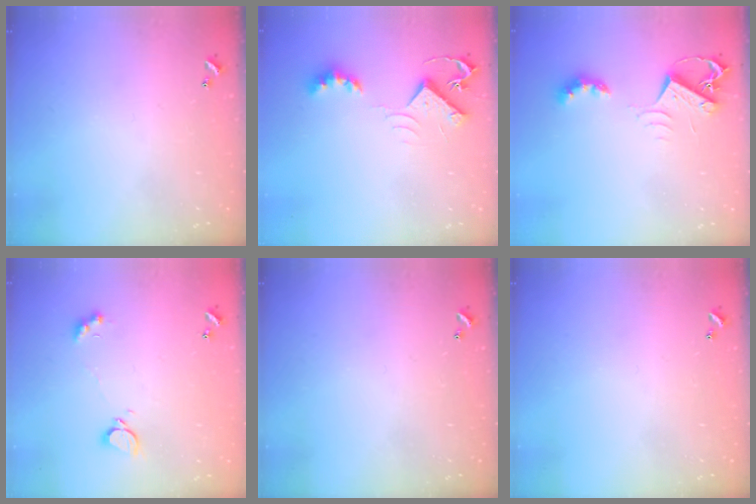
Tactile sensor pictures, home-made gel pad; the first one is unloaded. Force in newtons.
{"total": 8.2, "press": 8.2, "slide": 0.5}
{"total": 7.5, "press": 7.5, "slide": 0.8}
{"total": 2.5, "press": 2.4, "slide": 0.5}
{"total": 0.0}
{"total": 0.0}